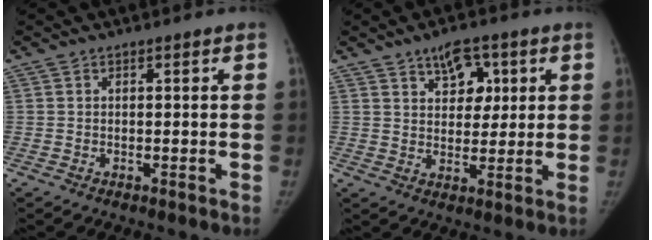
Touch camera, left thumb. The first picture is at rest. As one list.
[{"total": 7.2, "force": [3.4, 4.4, 4.5], "torque": [-0.038, -0.016, 0.053]}]